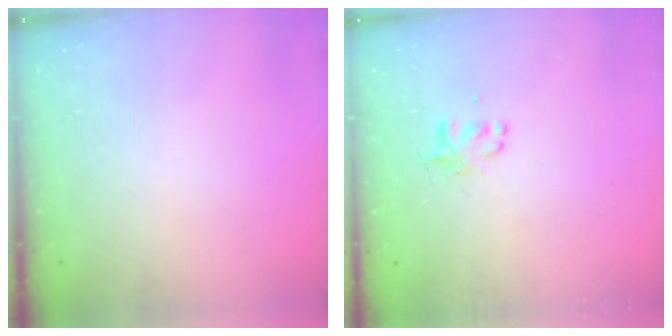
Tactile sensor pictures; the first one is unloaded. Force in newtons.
{"total": 2.6, "press": 2.6, "slide": 0.3}